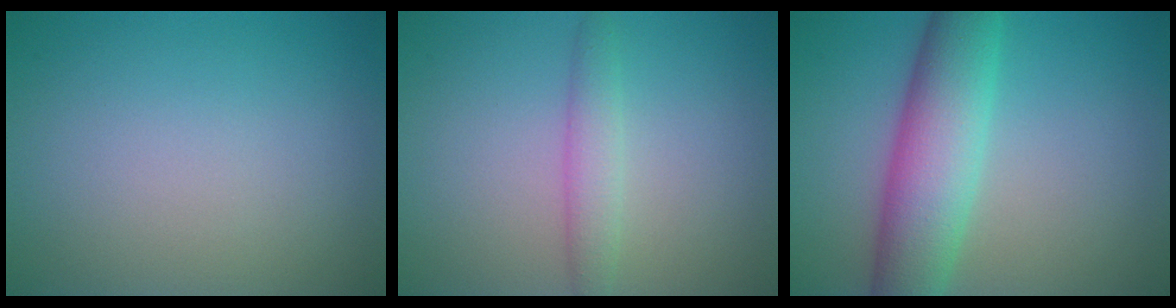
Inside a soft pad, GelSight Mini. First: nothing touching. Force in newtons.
{"total": 2.1, "press": 2.1, "slide": 0.1}
{"total": 7.3, "press": 7.3, "slide": 0.1}